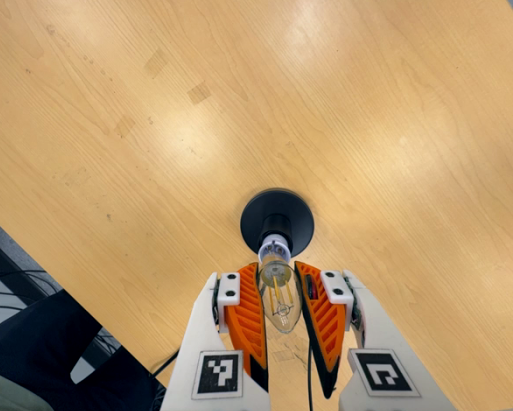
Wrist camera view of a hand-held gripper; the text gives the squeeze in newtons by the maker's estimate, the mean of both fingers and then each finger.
{"total": 20.9, "left": 22.8, "right": 19.0}